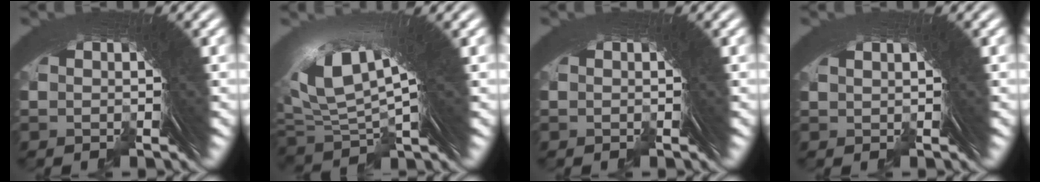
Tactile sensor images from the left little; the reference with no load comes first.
{"total": 6.6, "force": [1.7, 3.7, 5.2], "torque": [-0.102, -0.002, 0.038]}
{"total": 0.0}
{"total": 1.3, "force": [0.5, -1.1, -0.4], "torque": [0.024, 0.001, 0.016]}